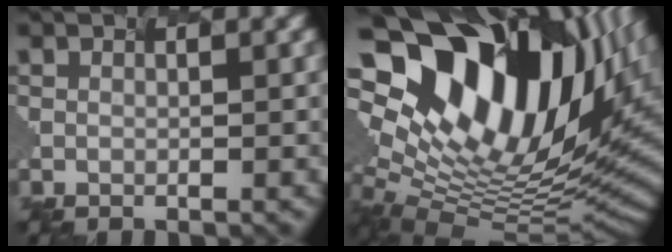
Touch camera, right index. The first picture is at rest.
{"total": 18.9, "force": [6.6, 10.8, 14.0], "torque": [-0.259, 0.014, 0.137]}